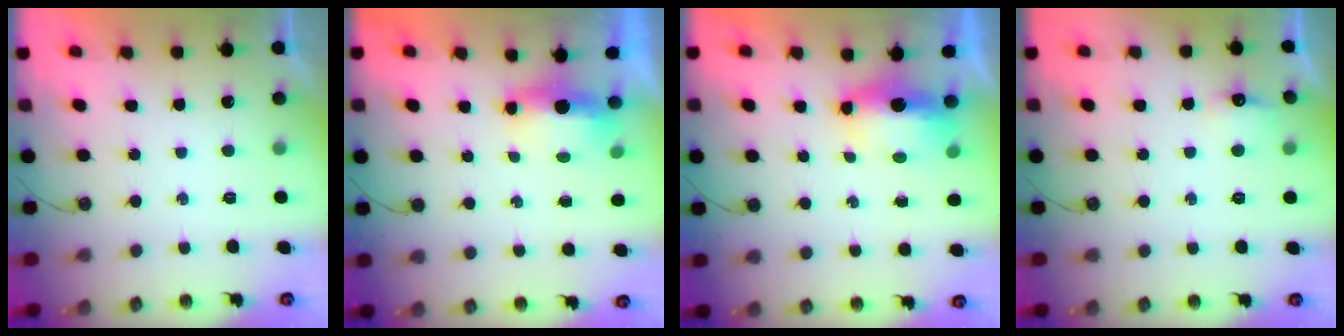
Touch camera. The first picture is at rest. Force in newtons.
{"total": 6.1, "press": 5.3, "slide": 3.0}
{"total": 8.3, "press": 7.1, "slide": 4.2}
{"total": 5.2, "press": 5.1, "slide": 1.0}